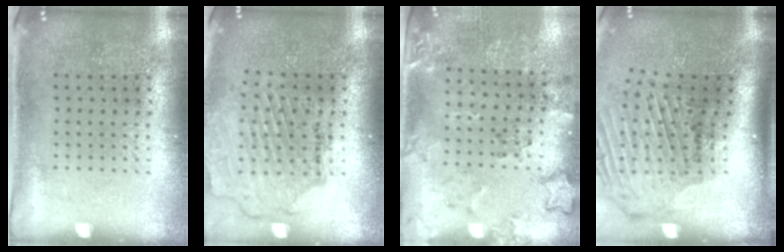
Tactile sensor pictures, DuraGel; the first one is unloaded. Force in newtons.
{"total": 1.6, "press": 1.6, "slide": 0.2}
{"total": 1.9, "press": 1.5, "slide": 1.2}
{"total": 2.4, "press": 1.9, "slide": 1.4}